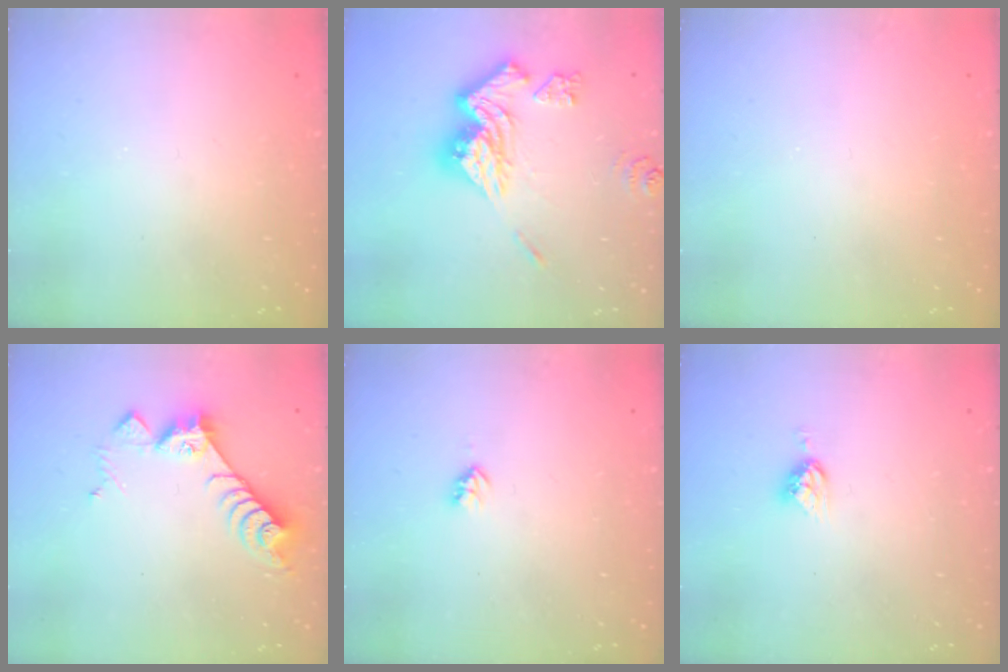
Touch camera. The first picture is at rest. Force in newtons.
{"total": 18.9, "press": 18.8, "slide": 1.9}
{"total": 0.0}
{"total": 9.3, "press": 9.3, "slide": 0.8}
{"total": 3.0, "press": 2.9, "slide": 0.4}
{"total": 4.5, "press": 4.4, "slide": 0.5}